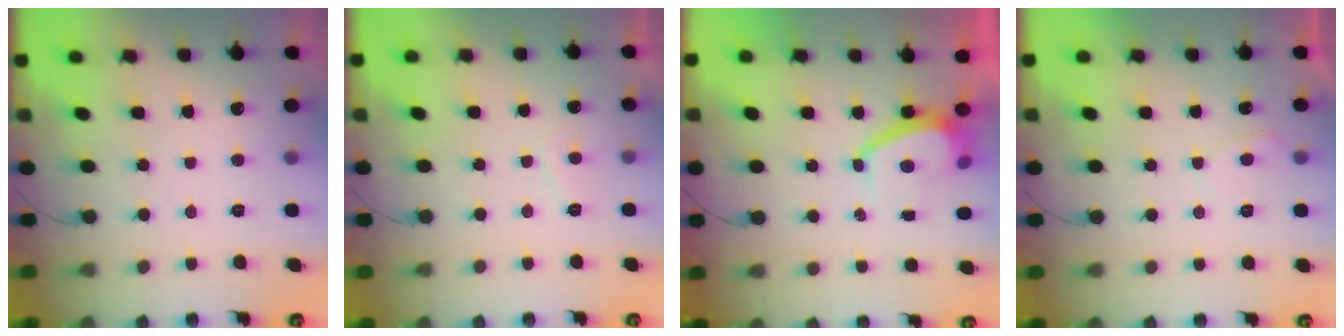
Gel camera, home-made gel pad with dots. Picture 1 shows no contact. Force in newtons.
{"total": 1.9, "press": 1.7, "slide": 0.8}
{"total": 2.8, "press": 2.7, "slide": 0.5}
{"total": 1.3, "press": 1.2, "slide": 0.6}